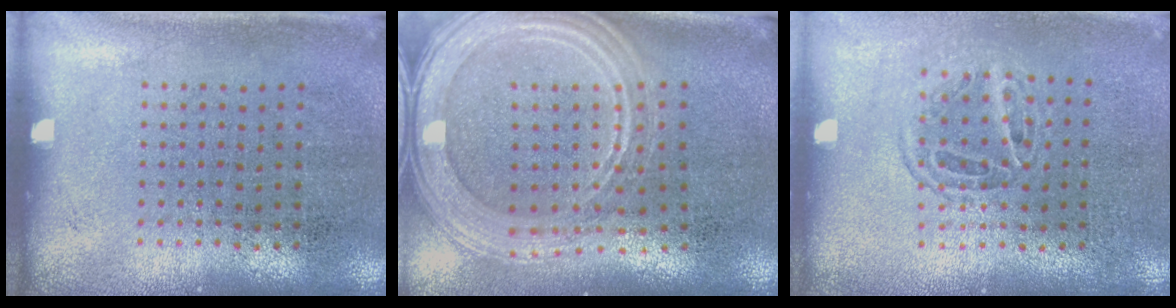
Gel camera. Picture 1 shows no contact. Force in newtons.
{"total": 2.4, "press": 2.0, "slide": 1.3}
{"total": 1.1, "press": 1.0, "slide": 0.5}